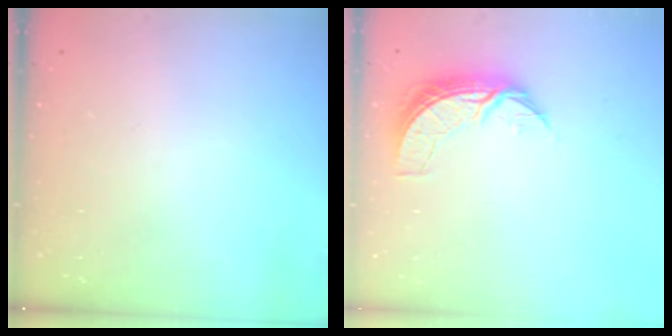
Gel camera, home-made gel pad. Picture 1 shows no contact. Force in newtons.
{"total": 7.3, "press": 7.3, "slide": 0.5}